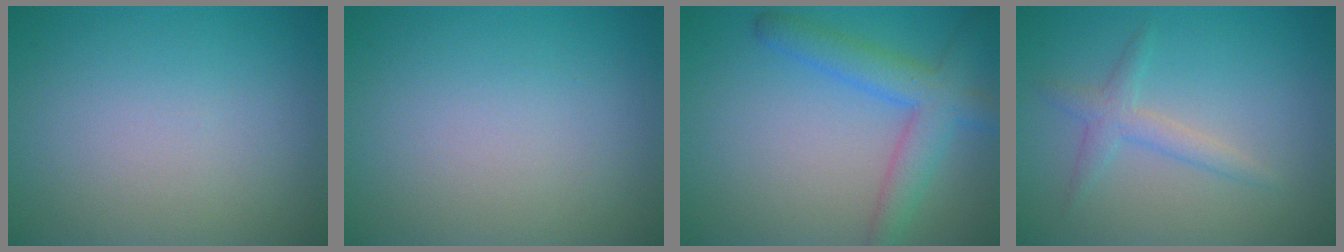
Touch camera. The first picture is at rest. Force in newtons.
{"total": 0.0}
{"total": 4.7, "press": 4.7, "slide": 0.2}
{"total": 2.0, "press": 2.0, "slide": 0.0}